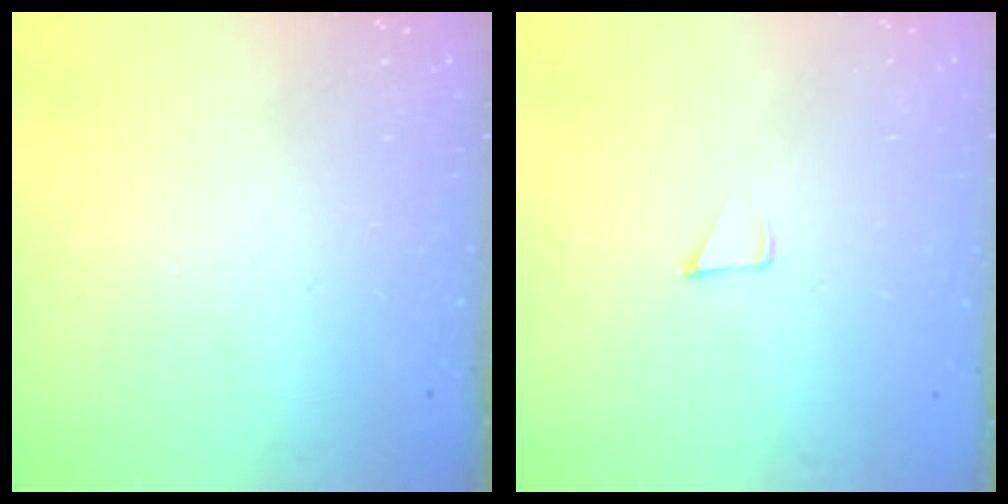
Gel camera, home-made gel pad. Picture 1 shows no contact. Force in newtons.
{"total": 3.1, "press": 3.1, "slide": 0.3}